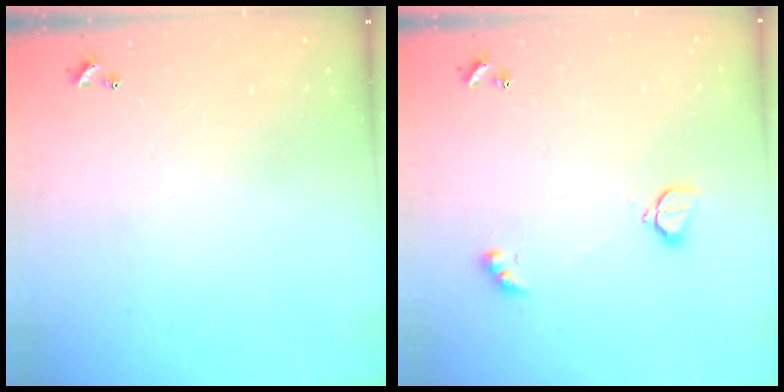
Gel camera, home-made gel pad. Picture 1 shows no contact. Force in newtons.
{"total": 2.4, "press": 2.3, "slide": 0.8}